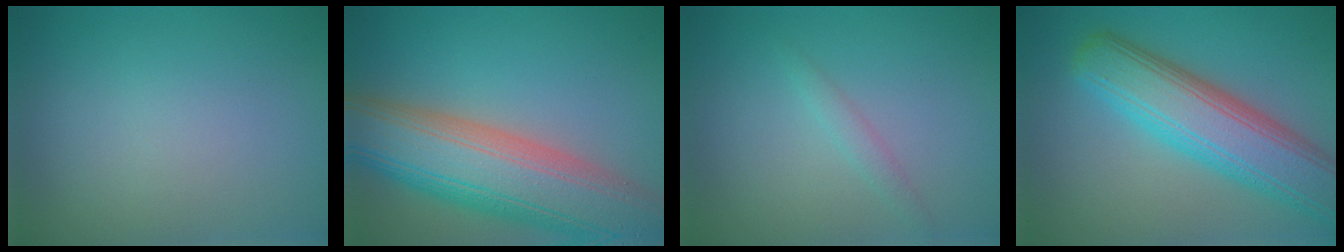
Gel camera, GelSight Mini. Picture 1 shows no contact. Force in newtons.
{"total": 12.4, "press": 12.4, "slide": 0.8}
{"total": 1.1, "press": 1.1, "slide": 0.0}
{"total": 8.8, "press": 8.8, "slide": 0.2}